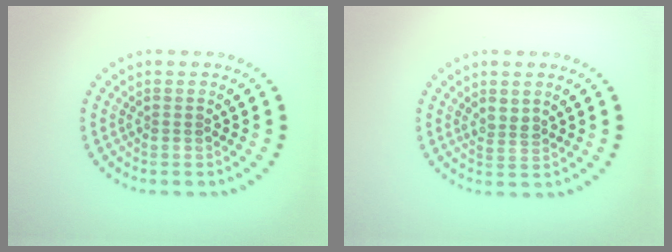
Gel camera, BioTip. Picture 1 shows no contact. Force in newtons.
{"total": 1.7, "press": 1.4, "slide": 1.0}